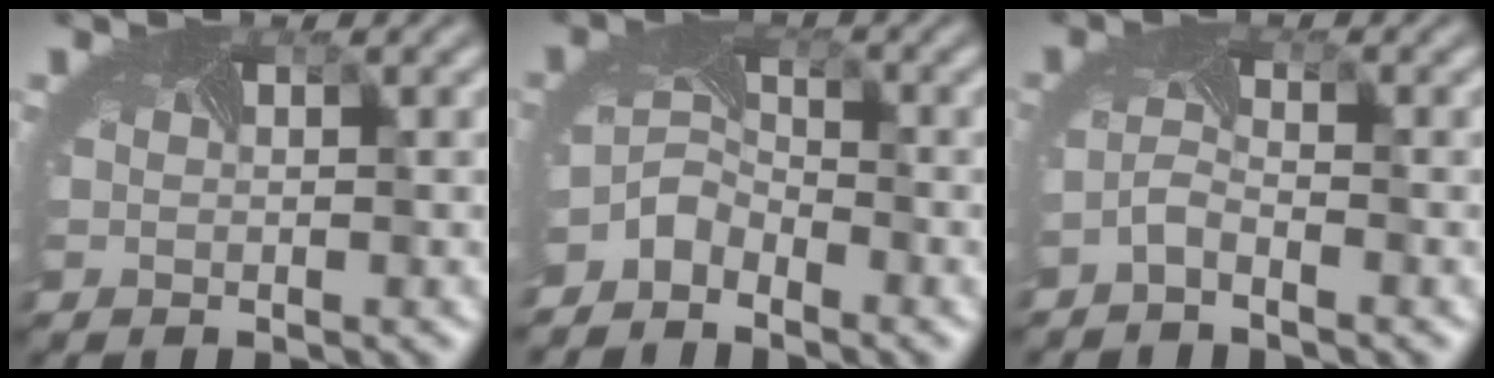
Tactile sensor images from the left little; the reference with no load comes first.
{"total": 2.9, "force": [-2.6, 1.3, 0.7], "torque": [-0.026, -0.004, -0.058]}
{"total": 1.5, "force": [-1.4, 0.1, 0.6], "torque": [-0.025, -0.001, -0.035]}